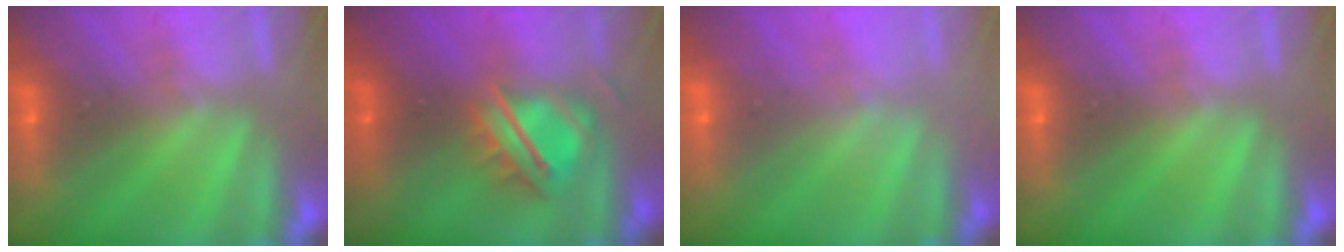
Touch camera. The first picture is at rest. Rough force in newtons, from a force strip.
{"total": 4.8}
{"total": 1.8}
{"total": 0.0}